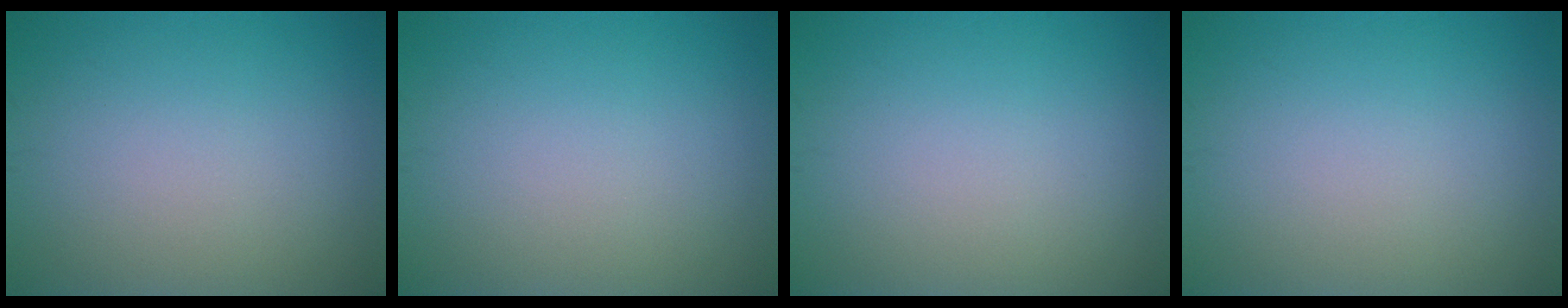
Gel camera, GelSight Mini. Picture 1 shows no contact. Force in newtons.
{"total": 0.0}
{"total": 0.0}
{"total": 0.0}